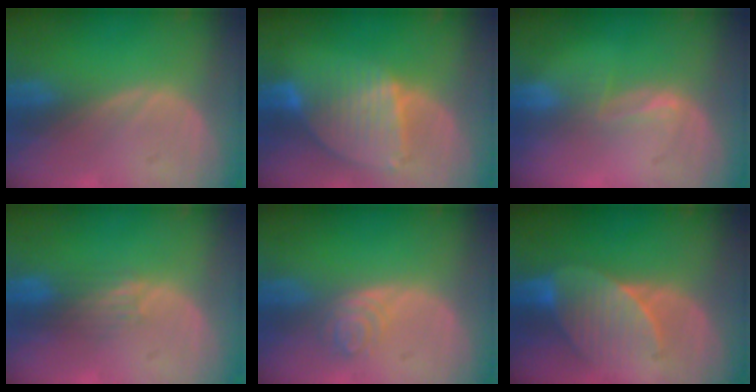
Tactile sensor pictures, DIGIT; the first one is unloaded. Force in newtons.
{"total": 8.6, "press": 7.5, "slide": 4.2}
{"total": 2.6, "press": 2.0, "slide": 1.6}
{"total": 3.6, "press": 3.0, "slide": 2.0}
{"total": 4.0, "press": 3.6, "slide": 1.7}
{"total": 7.5, "press": 7.4, "slide": 0.5}